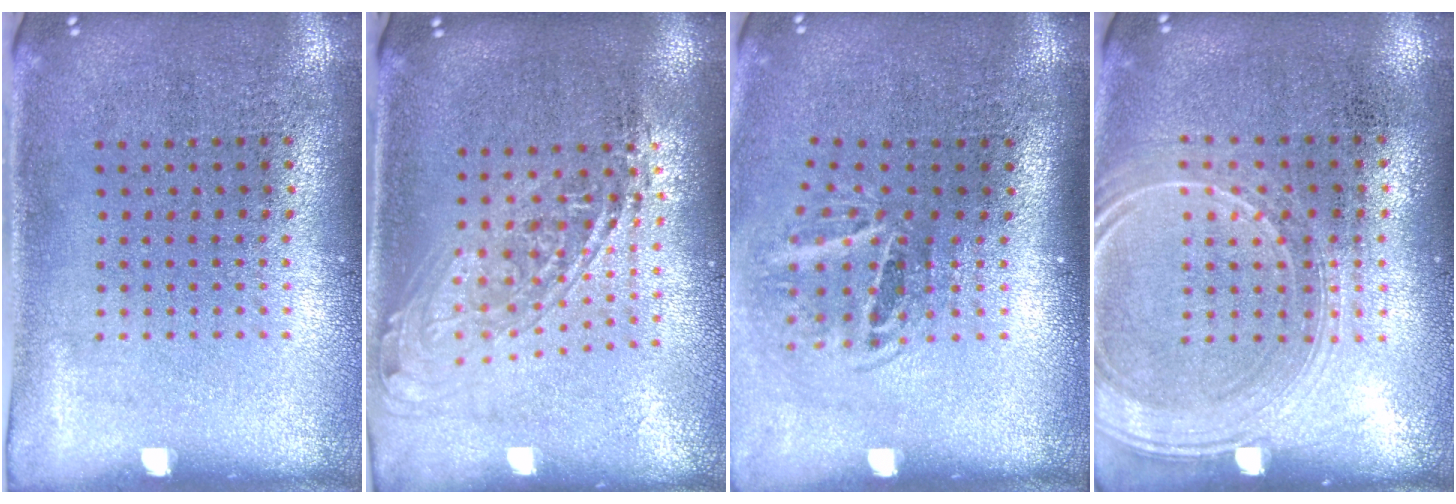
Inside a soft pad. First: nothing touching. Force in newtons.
{"total": 1.7, "press": 1.3, "slide": 1.0}
{"total": 1.9, "press": 1.3, "slide": 1.4}
{"total": 1.8, "press": 1.7, "slide": 0.6}